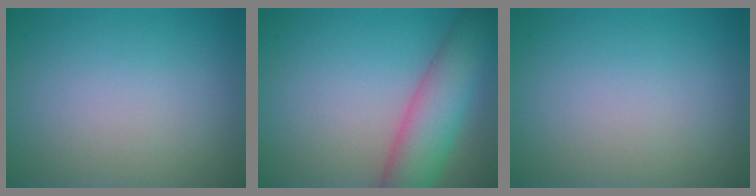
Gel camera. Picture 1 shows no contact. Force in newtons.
{"total": 6.4, "press": 6.4, "slide": 0.4}
{"total": 0.0}